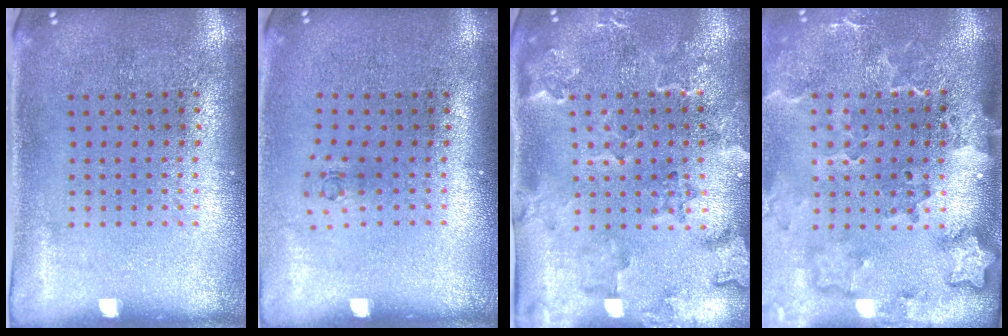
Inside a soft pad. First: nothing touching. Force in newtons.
{"total": 0.6, "press": 0.3, "slide": 0.5}
{"total": 2.4, "press": 2.2, "slide": 1.1}
{"total": 3.2, "press": 2.3, "slide": 2.1}